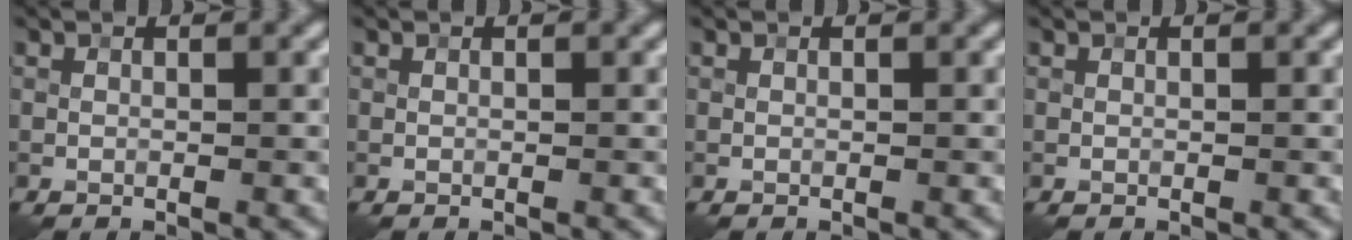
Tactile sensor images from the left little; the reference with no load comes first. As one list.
[{"total": 0.0}, {"total": 0.0}, {"total": 0.0}]